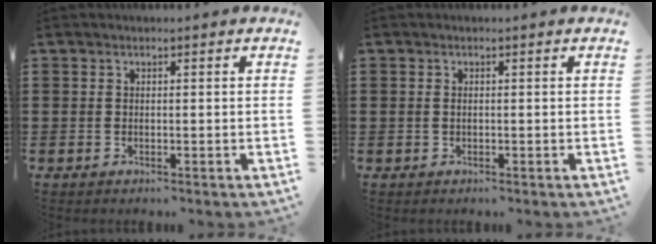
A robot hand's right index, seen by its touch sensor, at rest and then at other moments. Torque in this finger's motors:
{"motor_torque": [-0.12, 0.55, 0.00, 0.00]}